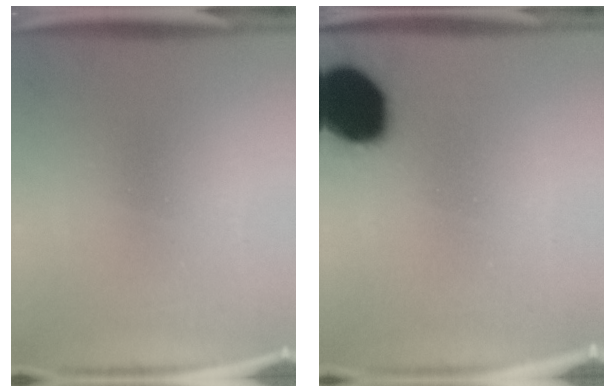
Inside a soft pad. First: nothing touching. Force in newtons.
{"total": 19.2}